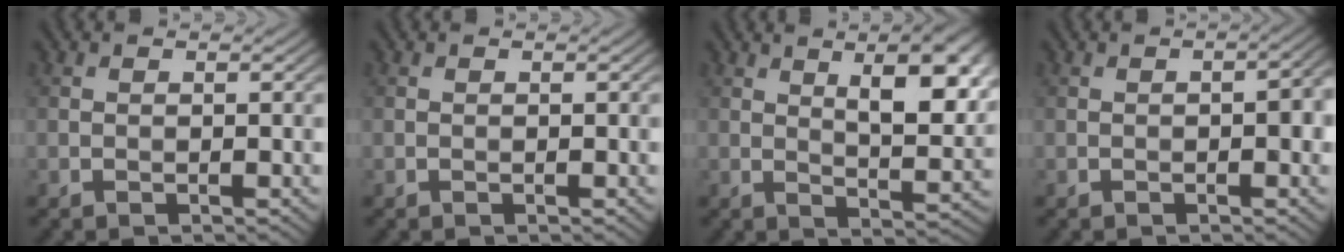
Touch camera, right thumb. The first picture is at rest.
{"total": 0.0}
{"total": 10.3, "force": [3.8, 3.9, 8.8], "torque": [-0.126, 0.004, 0.050]}
{"total": 2.5, "force": [-0.4, 1.0, 2.3], "torque": [-0.030, 0.005, -0.006]}